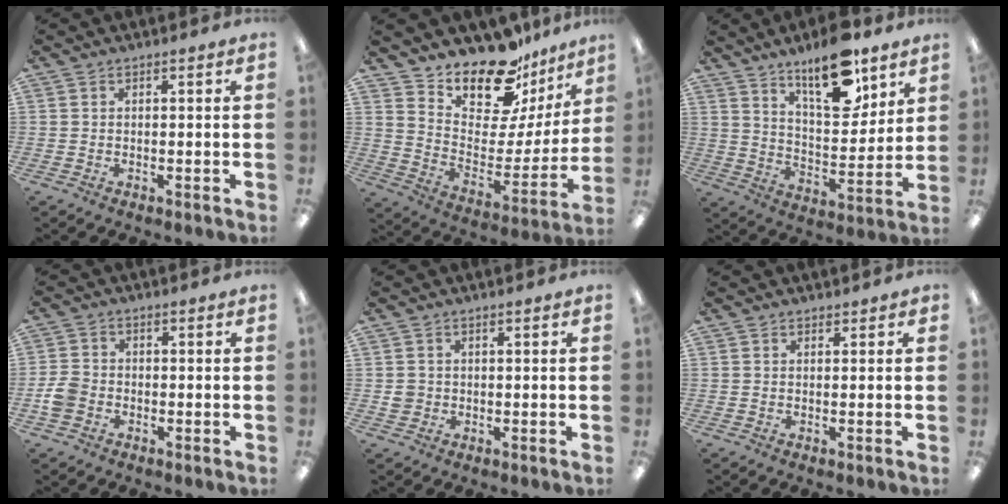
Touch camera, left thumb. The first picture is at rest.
{"total": 17.2, "force": [14.5, 6.8, 6.1], "torque": [-0.108, -0.125, 0.256]}
{"total": 16.9, "force": [11.8, 6.5, 10.3], "torque": [-0.154, -0.062, 0.197]}
{"total": 4.7, "force": [-1.8, 3.6, 2.3], "torque": [-0.041, 0.013, -0.031]}
{"total": 2.4, "force": [-0.1, 2.3, 0.6], "torque": [-0.003, 0.001, -0.006]}
{"total": 0.7, "force": [0.4, 0.6, 0.2], "torque": [-0.003, 0.003, 0.008]}